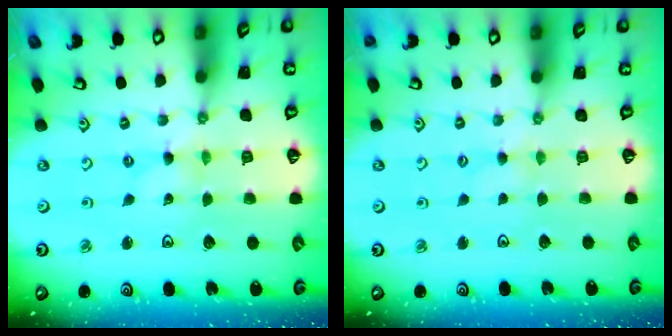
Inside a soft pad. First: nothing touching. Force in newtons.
{"total": 1.7, "press": 1.7, "slide": 0.2}